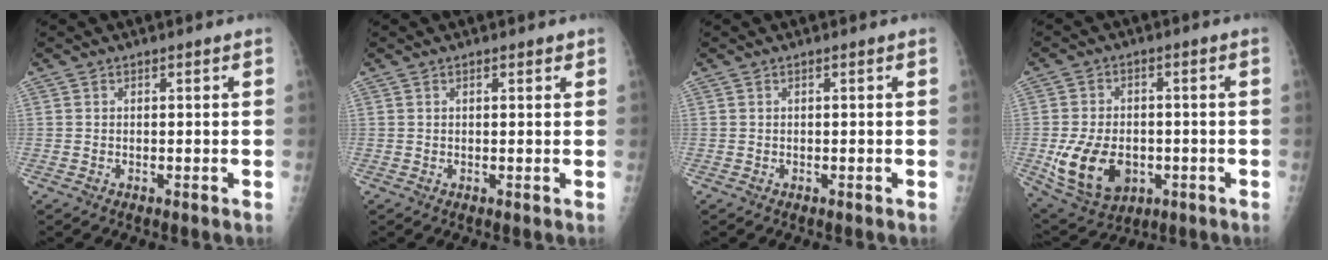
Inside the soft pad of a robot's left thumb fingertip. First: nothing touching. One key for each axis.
{"total": 1.0, "fx": 0.7, "fy": 0.5, "fz": 0.6, "tx": -0.003, "ty": -0.002, "tz": 0.007}
{"total": 0.0}
{"total": 13.3, "fx": -2.7, "fy": 9.5, "fz": 8.9, "tx": -0.144, "ty": 0.002, "tz": -0.028}